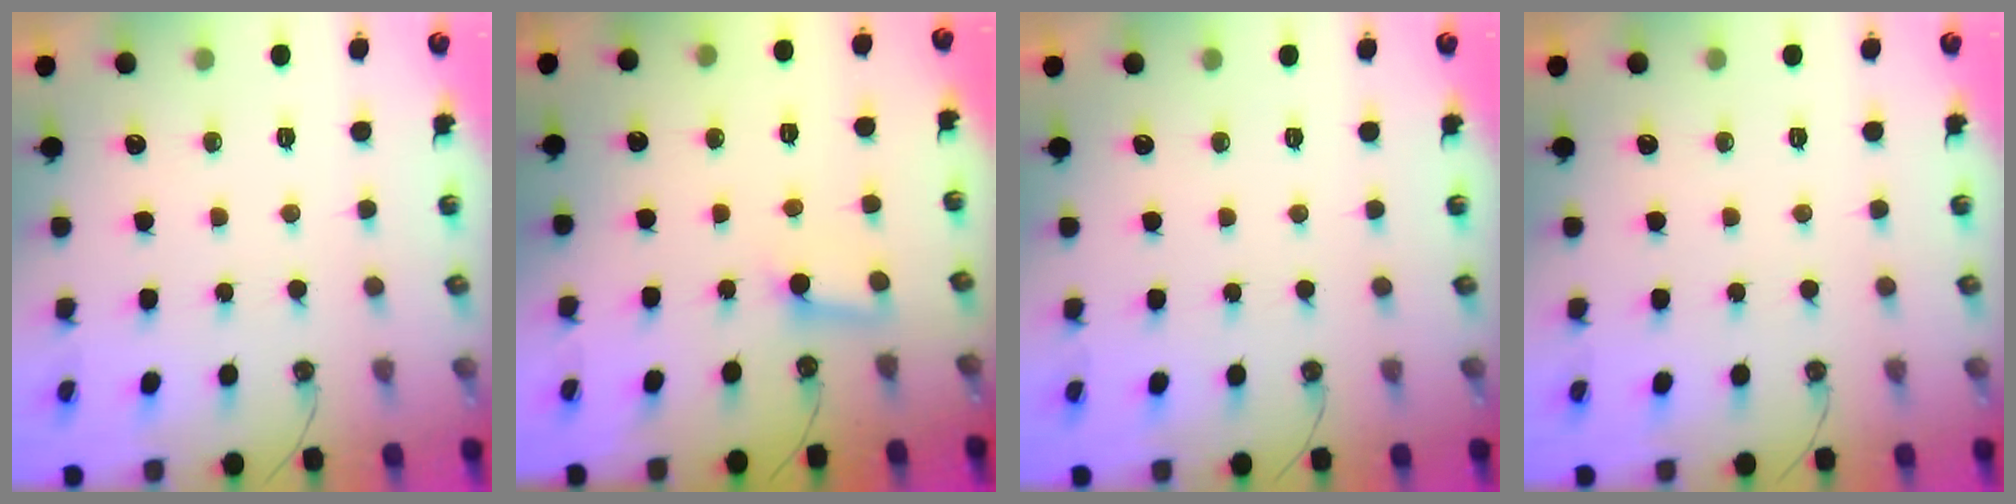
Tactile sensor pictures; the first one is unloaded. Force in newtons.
{"total": 2.9, "press": 2.9, "slide": 0.2}
{"total": 0.0}
{"total": 0.0}